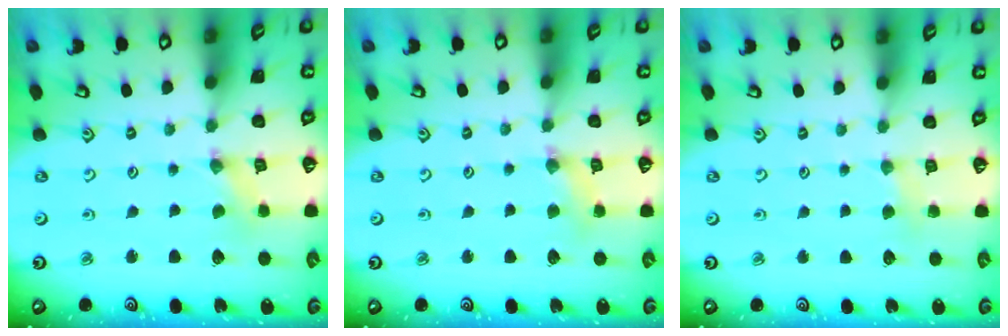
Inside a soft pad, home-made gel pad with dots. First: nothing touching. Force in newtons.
{"total": 4.1, "press": 4.1, "slide": 0.4}
{"total": 2.4, "press": 2.4, "slide": 0.4}